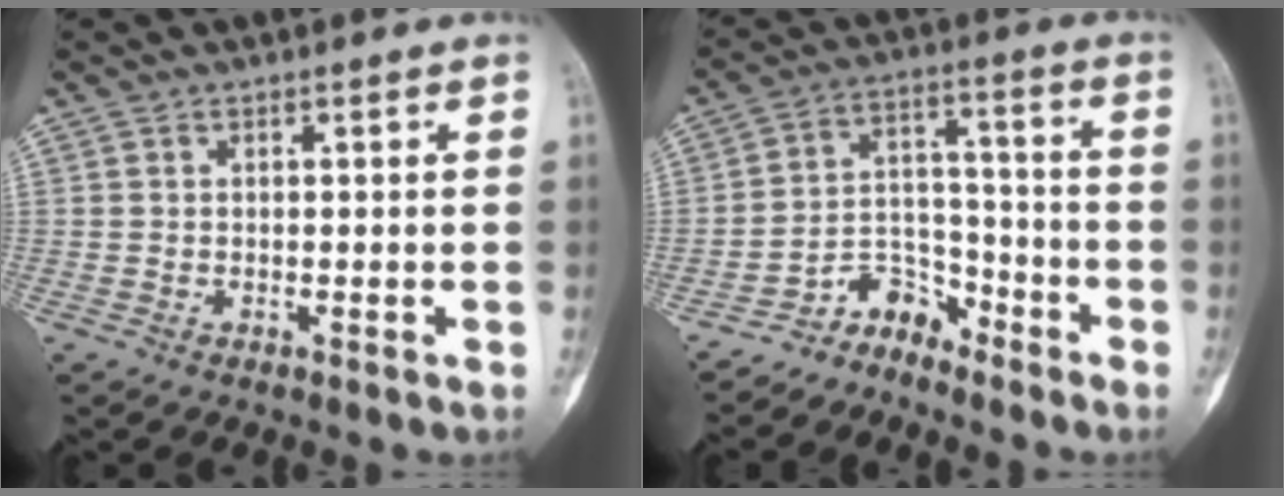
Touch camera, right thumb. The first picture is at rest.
{"total": 7.1, "force": [-6.1, 3.4, 0.9], "torque": [0.011, 0.080, -0.119]}